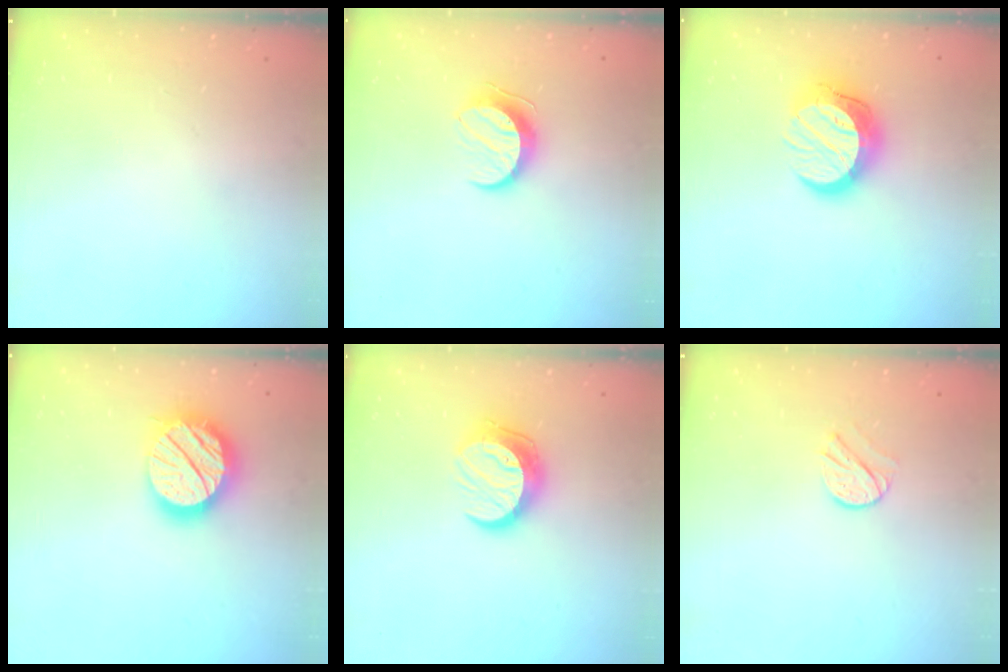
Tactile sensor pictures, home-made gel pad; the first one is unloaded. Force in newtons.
{"total": 10.3, "press": 10.2, "slide": 0.5}
{"total": 13.6, "press": 13.6, "slide": 1.2}
{"total": 18.0, "press": 17.9, "slide": 1.8}
{"total": 11.1, "press": 11.1, "slide": 1.0}
{"total": 7.4, "press": 7.4, "slide": 0.6}